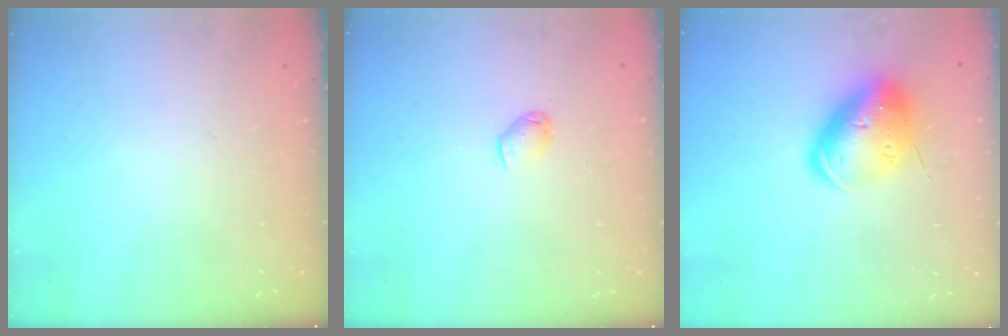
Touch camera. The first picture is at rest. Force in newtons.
{"total": 3.6, "press": 3.5, "slide": 0.8}
{"total": 14.4, "press": 14.2, "slide": 2.6}